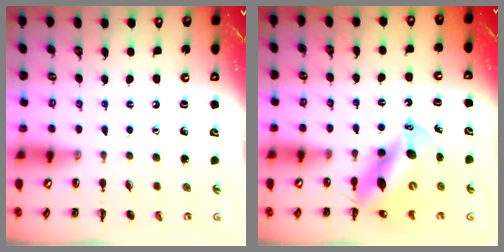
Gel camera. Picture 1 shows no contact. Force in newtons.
{"total": 12.8, "press": 12.4, "slide": 3.2}